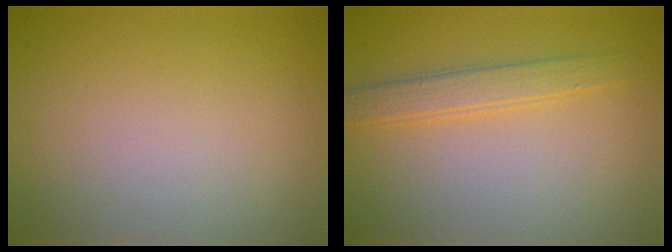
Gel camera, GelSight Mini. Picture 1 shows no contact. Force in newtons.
{"total": 2.5, "press": 2.5, "slide": 0.1}